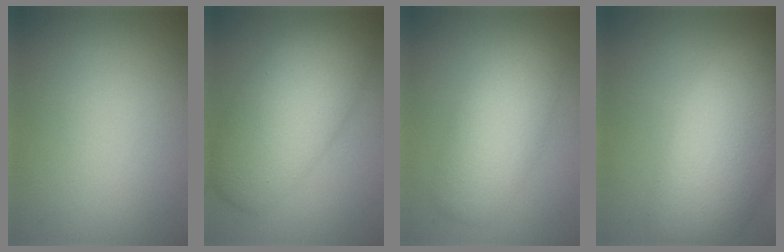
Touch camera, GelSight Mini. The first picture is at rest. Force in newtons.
{"total": 7.9, "press": 7.9, "slide": 0.1}
{"total": 4.7, "press": 4.7, "slide": 0.2}
{"total": 9.2, "press": 9.2, "slide": 0.6}